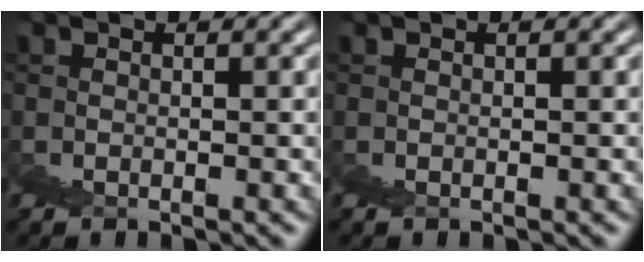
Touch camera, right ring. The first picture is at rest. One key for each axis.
{"total": 0.0}